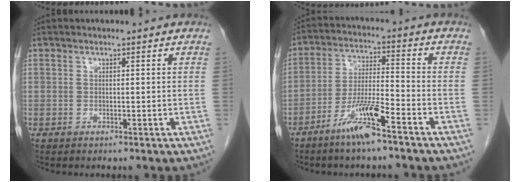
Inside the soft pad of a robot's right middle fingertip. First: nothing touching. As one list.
[{"total": 8.5, "force": [-5.7, 0.4, 6.4], "torque": [-0.130, -0.009, -0.109]}]